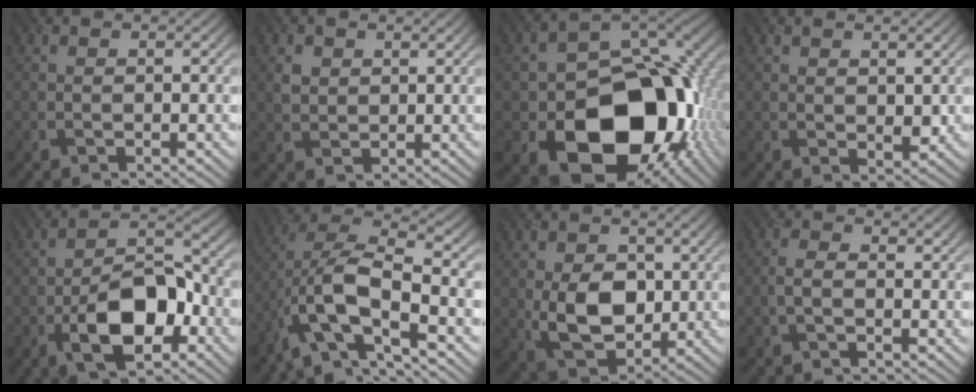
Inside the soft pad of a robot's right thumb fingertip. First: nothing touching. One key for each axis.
{"total": 2.6, "fx": 1.3, "fy": 2.0, "fz": 1.1, "tx": -0.029, "ty": -0.002, "tz": 0.025}
{"total": 19.2, "fx": -5.7, "fy": 13.6, "fz": 12.2, "tx": -0.176, "ty": -0.055, "tz": -0.078}
{"total": 2.4, "fx": 1.1, "fy": 1.4, "fz": 1.6, "tx": -0.032, "ty": -0.008, "tz": 0.024}
{"total": 11.1, "fx": -4.4, "fy": 5.6, "fz": 8.5, "tx": -0.144, "ty": 0.005, "tz": -0.082}
{"total": 12.0, "fx": -5.6, "fy": 4.2, "fz": 9.7, "tx": -0.183, "ty": -0.002, "tz": -0.105}
{"total": 8.9, "fx": -0.1, "fy": 6.1, "fz": 6.4, "tx": -0.130, "ty": -0.013, "tz": 0.000}
{"total": 1.8, "fx": -0.5, "fy": 0.8, "fz": 1.5, "tx": -0.039, "ty": 0.006, "tz": -0.015}